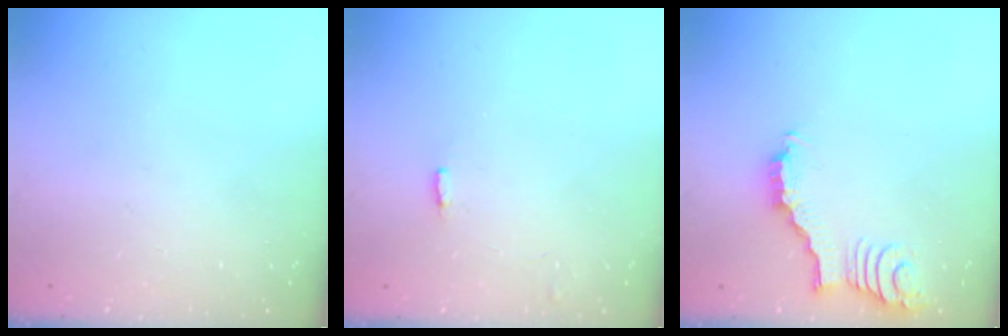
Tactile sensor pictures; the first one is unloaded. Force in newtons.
{"total": 1.3, "press": 1.3, "slide": 0.2}
{"total": 2.5, "press": 2.5, "slide": 0.4}